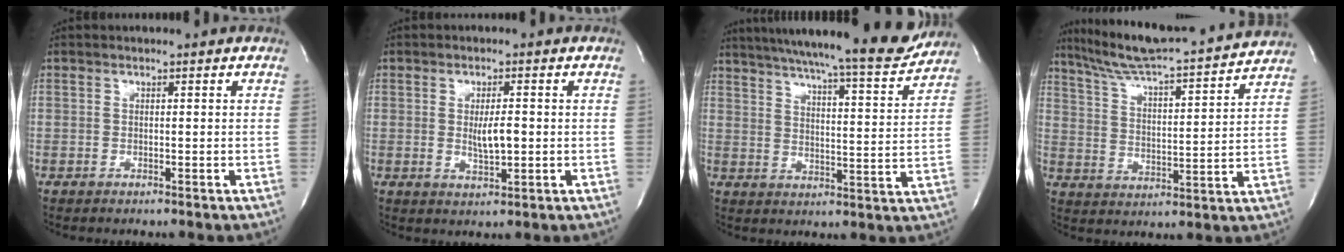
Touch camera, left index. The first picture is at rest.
{"total": 3.7, "force": [-0.5, 0.9, 3.6], "torque": [-0.065, -0.009, -0.005]}
{"total": 19.4, "force": [17.6, 0.8, 8.2], "torque": [-0.124, -0.037, 0.234]}
{"total": 19.3, "force": [17.8, 0.0, 7.7], "torque": [-0.133, -0.014, 0.261]}